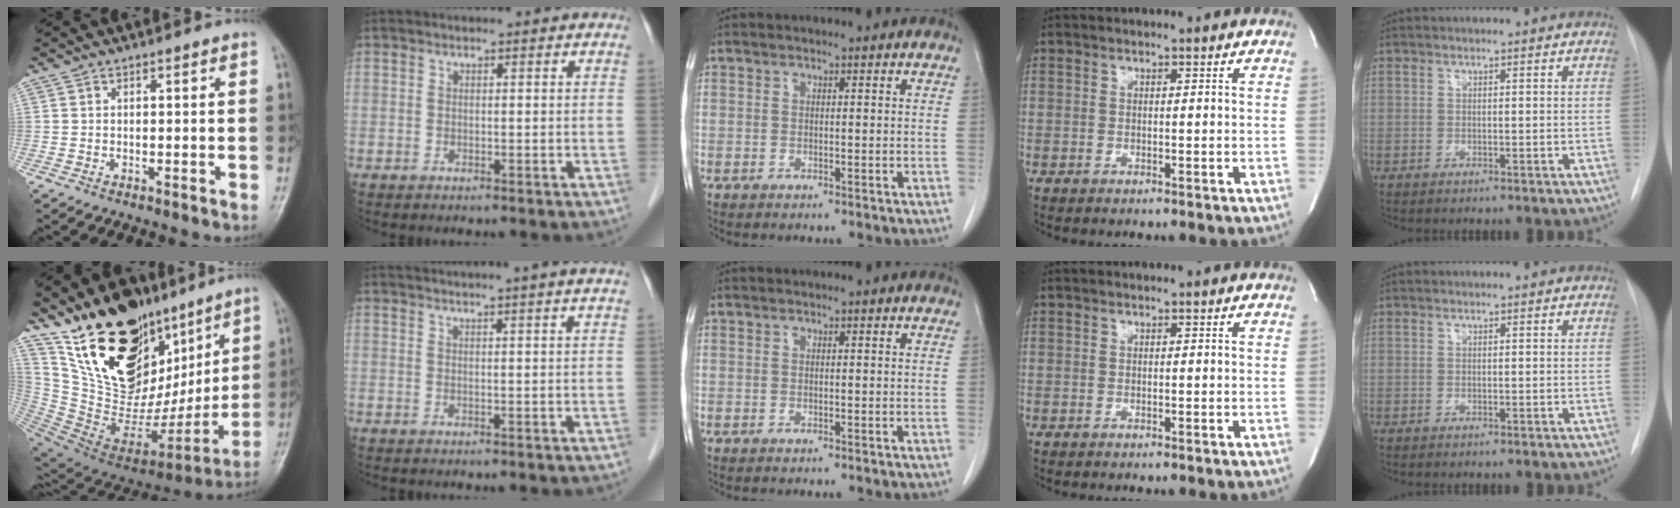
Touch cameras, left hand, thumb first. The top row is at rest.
{"thumb": {"total": 31.1, "force": [16.8, 17.6, 19.5], "torque": [-0.268, -0.045, 0.299]}, "index": {"total": 10.5, "force": [9.3, -1.7, 4.5], "torque": [-0.063, 0.008, 0.105]}}